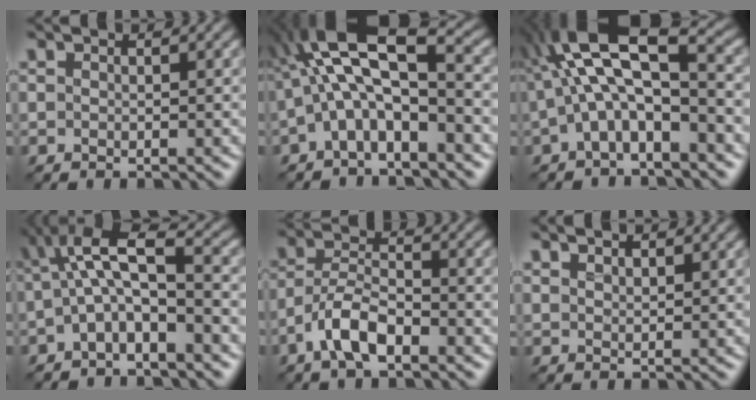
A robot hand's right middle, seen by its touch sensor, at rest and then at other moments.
{"total": 8.7, "force": [-0.4, 3.2, 8.1], "torque": [-0.147, 0.031, -0.029]}
{"total": 9.1, "force": [0.4, 3.4, 8.4], "torque": [-0.150, 0.031, -0.010]}
{"total": 5.0, "force": [-0.4, 1.6, 4.8], "torque": [-0.086, 0.016, -0.016]}
{"total": 4.4, "force": [-2.5, 1.7, 3.2], "torque": [-0.060, 0.009, -0.054]}
{"total": 2.0, "force": [1.8, 0.5, 0.7], "torque": [-0.004, 0.002, 0.025]}